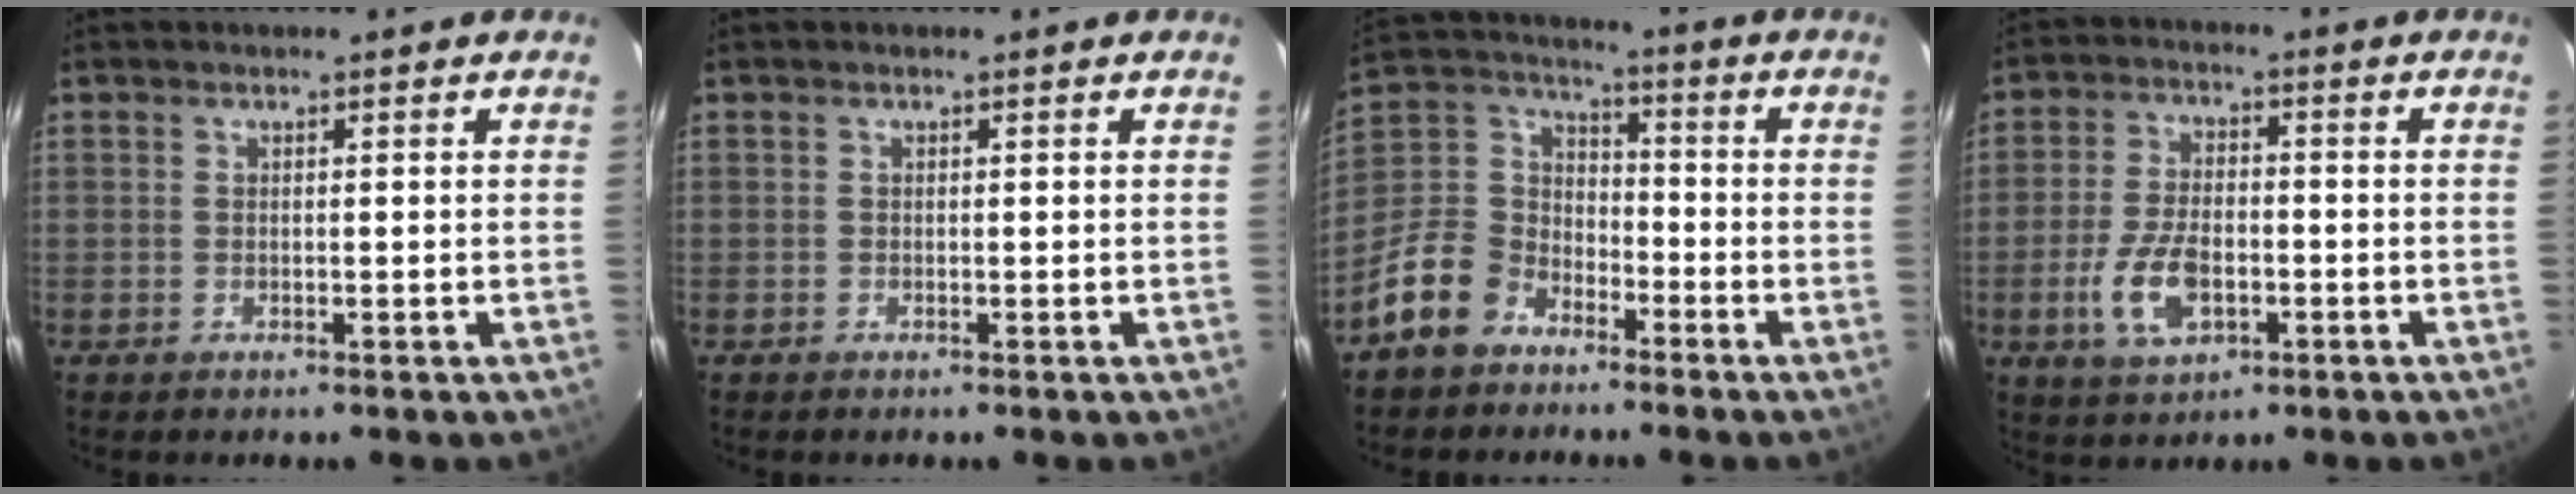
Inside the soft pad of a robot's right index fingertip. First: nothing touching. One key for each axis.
{"total": 0.0}
{"total": 11.8, "fx": -7.8, "fy": 7.8, "fz": 4.3, "tx": -0.109, "ty": 0.043, "tz": -0.144}
{"total": 9.6, "fx": -3.2, "fy": 5.2, "fz": 7.4, "tx": -0.161, "ty": -0.002, "tz": -0.055}